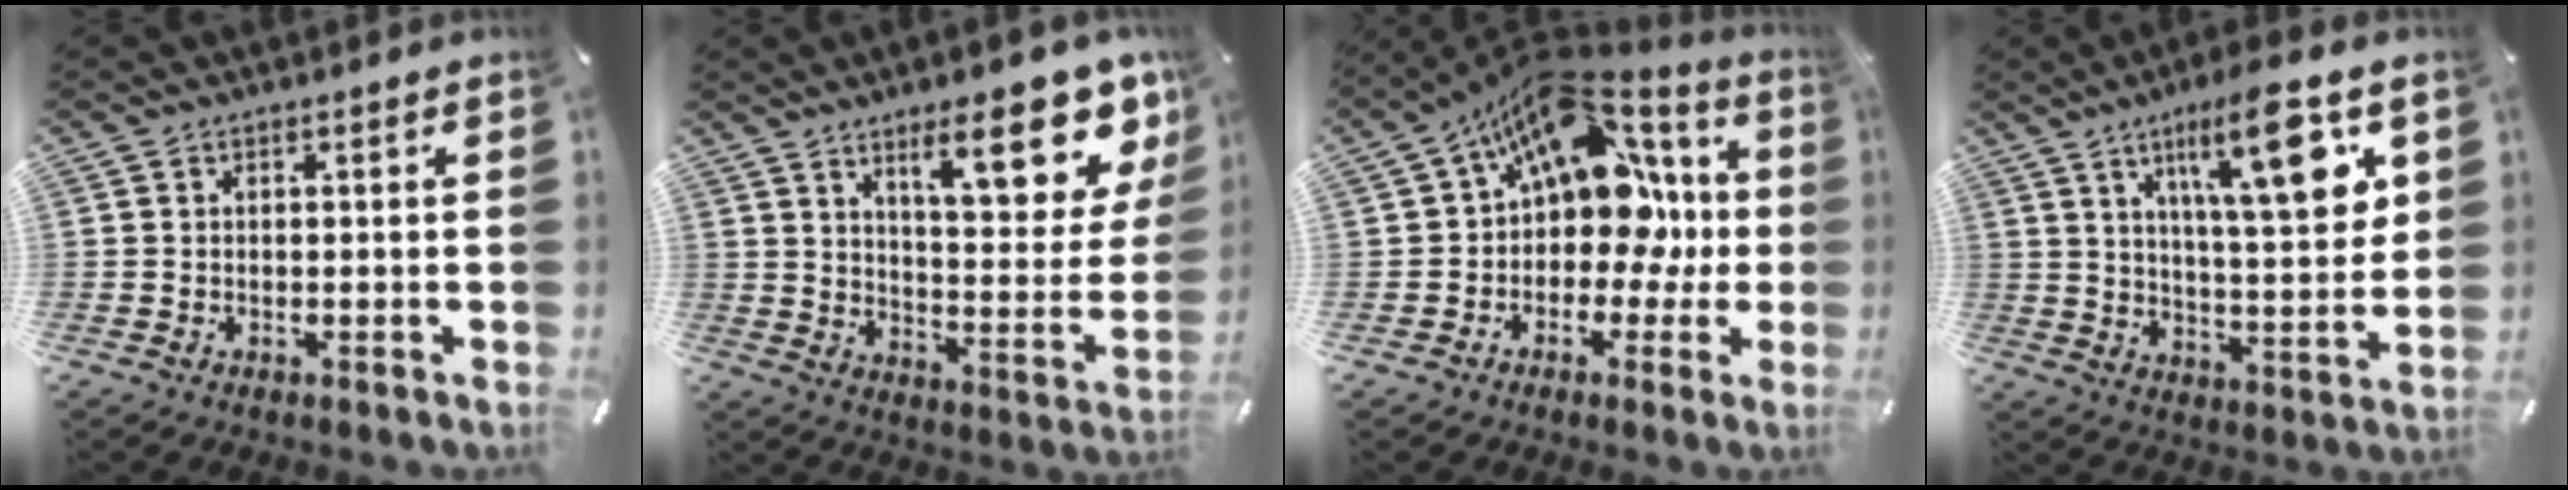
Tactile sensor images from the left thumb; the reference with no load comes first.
{"total": 18.1, "force": [11.5, 6.2, 12.5], "torque": [-0.163, -0.076, 0.181]}
{"total": 18.4, "force": [6.1, 12.4, 12.1], "torque": [-0.191, -0.047, 0.104]}
{"total": 17.2, "force": [8.4, 4.9, 14.2], "torque": [-0.213, -0.031, 0.125]}